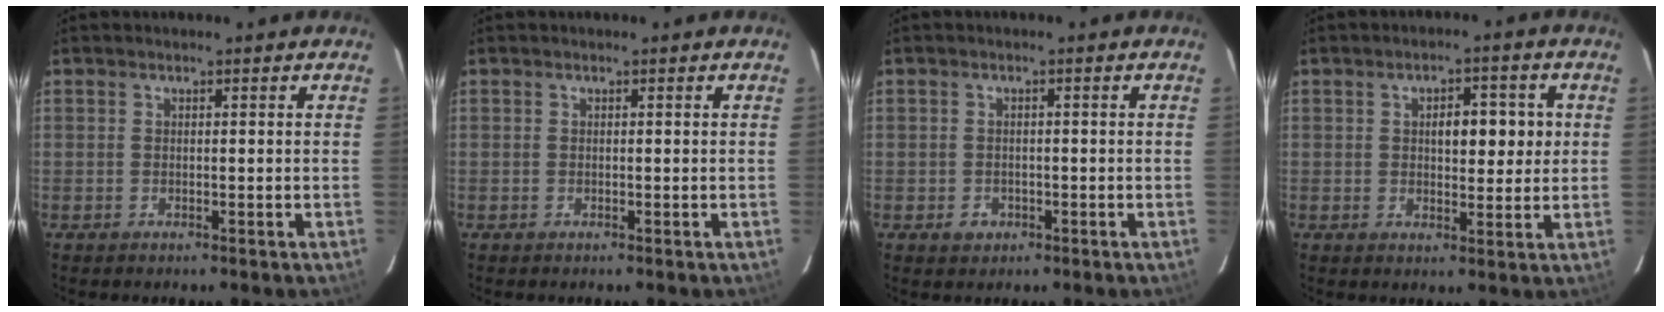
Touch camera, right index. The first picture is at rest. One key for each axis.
{"total": 0.0}
{"total": 2.5, "fx": -1.0, "fy": 2.2, "fz": 0.7, "tx": -0.013, "ty": 0.002, "tz": -0.011}
{"total": 6.2, "fx": 1.1, "fy": 3.2, "fz": 5.1, "tx": -0.079, "ty": 0.015, "tz": 0.020}